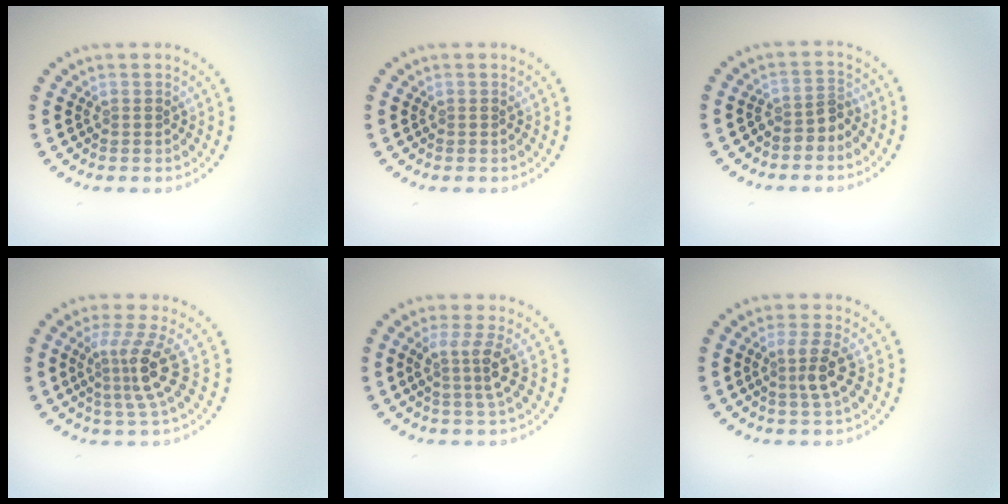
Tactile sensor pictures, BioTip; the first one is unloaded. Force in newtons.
{"total": 0.0}
{"total": 1.9, "press": 1.4, "slide": 1.3}
{"total": 3.7, "press": 2.6, "slide": 2.7}
{"total": 2.9, "press": 2.1, "slide": 2.0}
{"total": 2.6, "press": 2.4, "slide": 1.1}